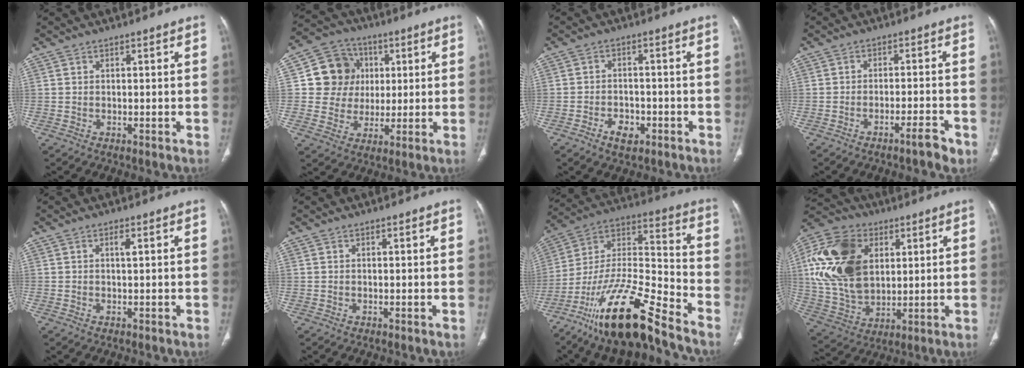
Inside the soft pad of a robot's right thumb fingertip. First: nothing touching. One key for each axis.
{"total": 12.4, "fx": 2.9, "fy": 11.3, "fz": 4.1, "tx": -0.034, "ty": 0.003, "tz": 0.052}
{"total": 4.4, "fx": -2.3, "fy": 2.7, "fz": 2.5, "tx": -0.034, "ty": 0.017, "tz": -0.036}
{"total": 3.9, "fx": -2.8, "fy": 0.7, "fz": 2.7, "tx": -0.046, "ty": 0.019, "tz": -0.041}
{"total": 1.2, "fx": 0.1, "fy": 0.3, "fz": 1.1, "tx": -0.021, "ty": 0.002, "tz": 0.000}
{"total": 0.0}
{"total": 21.9, "fx": -15.8, "fy": 4.7, "fz": 14.3, "tx": -0.289, "ty": 0.067, "tz": -0.289}
{"total": 21.7, "fx": 5.3, "fy": 14.8, "fz": 14.9, "tx": -0.291, "ty": -0.005, "tz": 0.101}